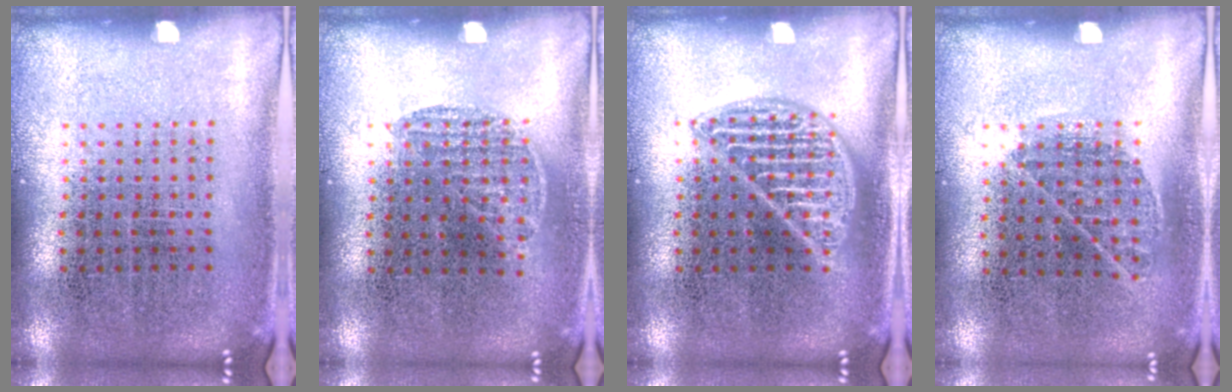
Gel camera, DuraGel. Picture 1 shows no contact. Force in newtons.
{"total": 0.5, "press": 0.4, "slide": 0.4}
{"total": 2.3, "press": 2.3, "slide": 0.3}
{"total": 0.8, "press": 0.6, "slide": 0.6}